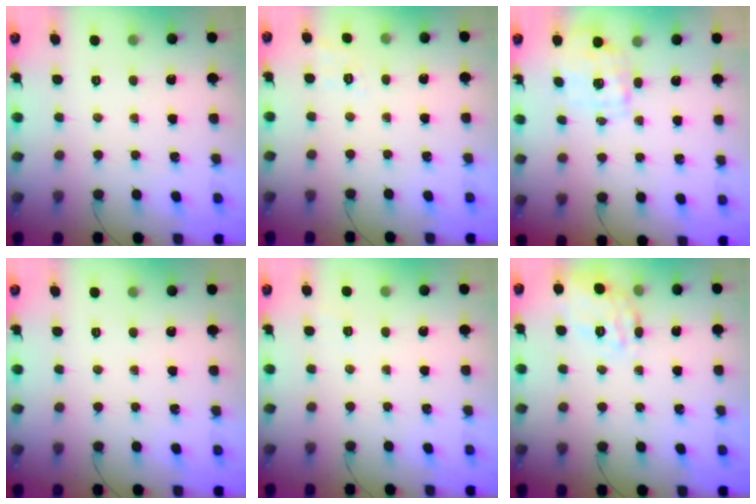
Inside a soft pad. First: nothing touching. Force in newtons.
{"total": 2.9, "press": 2.1, "slide": 2.0}
{"total": 1.7, "press": 1.6, "slide": 0.5}
{"total": 0.0}
{"total": 1.3, "press": 0.2, "slide": 1.3}
{"total": 9.6, "press": 9.6, "slide": 0.7}